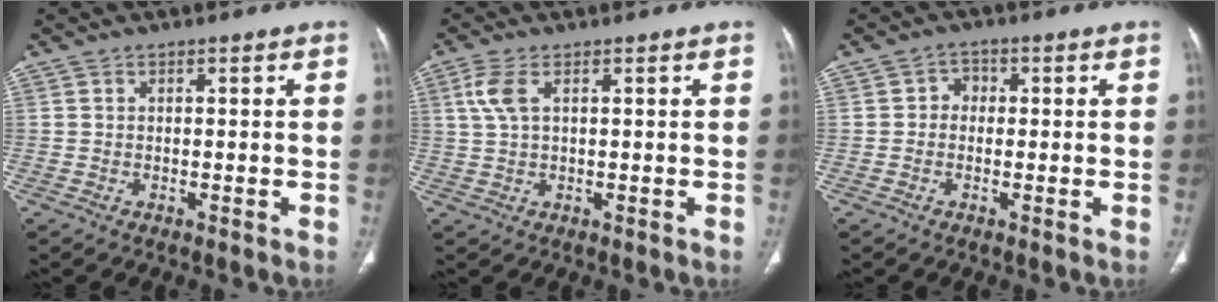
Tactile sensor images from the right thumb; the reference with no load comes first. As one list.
[{"total": 4.3, "force": [1.5, 2.0, 3.6], "torque": [-0.096, 0.010, 0.034]}, {"total": 2.3, "force": [-0.1, 2.0, 1.1], "torque": [0.001, 0.008, -0.011]}]